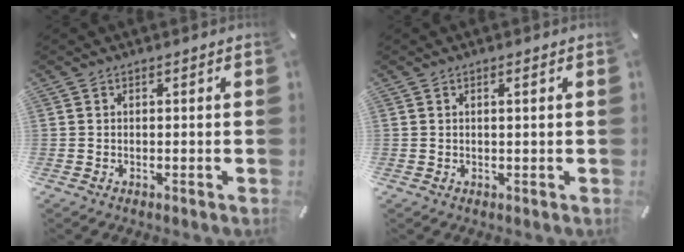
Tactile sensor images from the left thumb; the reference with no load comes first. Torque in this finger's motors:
{"motor_torque": [-0.18, -0.13, -0.06, 0.00, -0.02]}